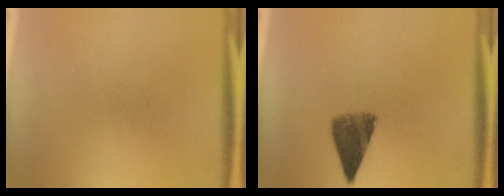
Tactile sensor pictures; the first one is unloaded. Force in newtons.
{"total": 6.7}